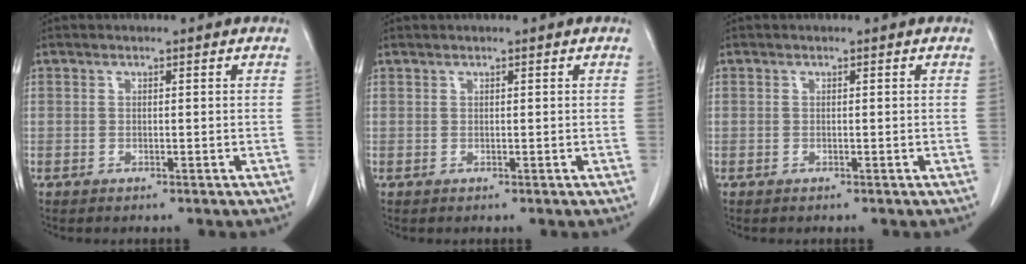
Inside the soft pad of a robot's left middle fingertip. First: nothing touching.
{"total": 0.0}
{"total": 0.0}